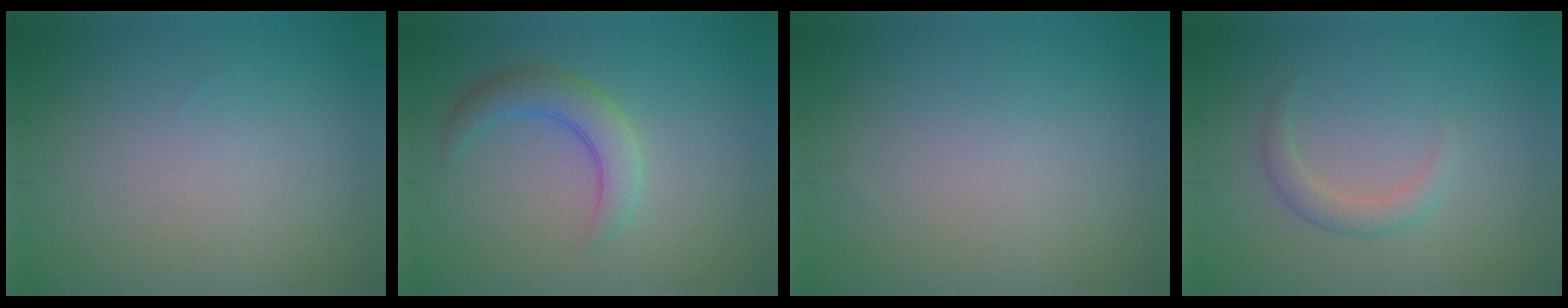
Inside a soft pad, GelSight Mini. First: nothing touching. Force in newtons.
{"total": 3.3, "press": 3.3, "slide": 0.3}
{"total": 0.0}
{"total": 1.8, "press": 1.7, "slide": 0.1}